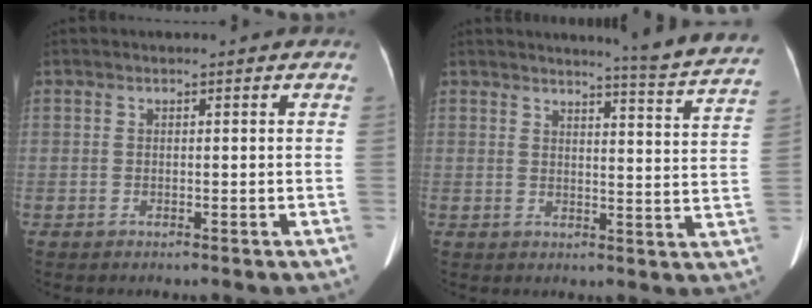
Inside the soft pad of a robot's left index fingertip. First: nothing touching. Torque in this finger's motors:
{"motor_torque": [0.33, -0.92, 0.01, 0.06]}